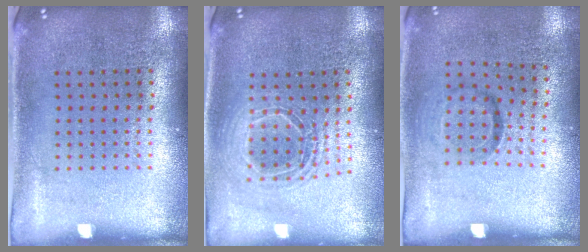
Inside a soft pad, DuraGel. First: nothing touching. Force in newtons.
{"total": 1.6, "press": 1.4, "slide": 0.8}
{"total": 1.0, "press": 0.6, "slide": 0.8}